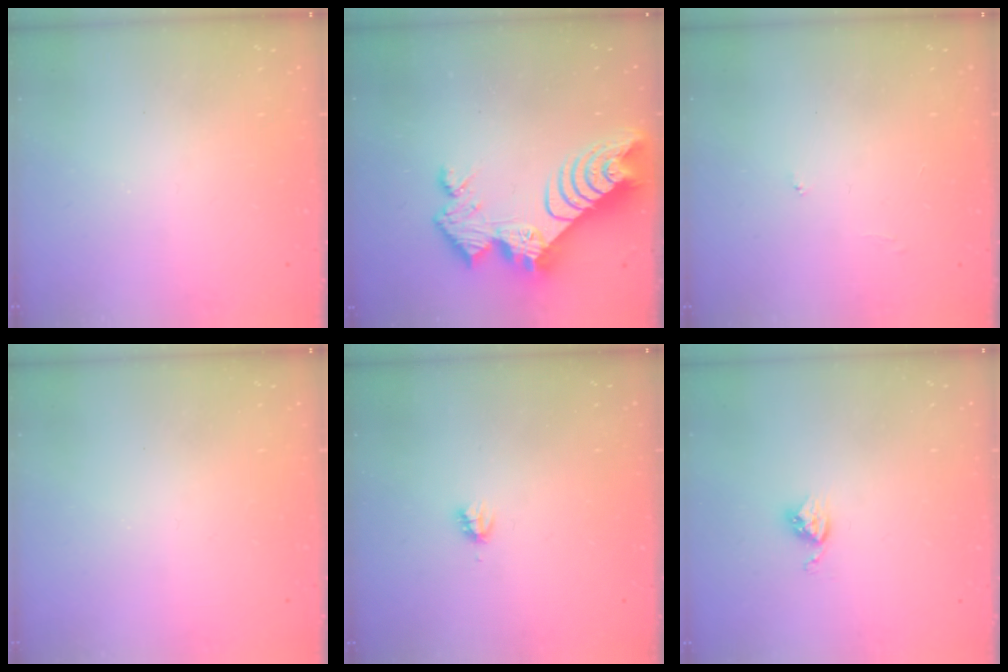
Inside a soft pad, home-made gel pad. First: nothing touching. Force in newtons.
{"total": 16.6, "press": 16.6, "slide": 1.4}
{"total": 3.9, "press": 3.9, "slide": 0.3}
{"total": 0.0}
{"total": 2.2, "press": 2.2, "slide": 0.3}
{"total": 3.9, "press": 3.9, "slide": 0.4}